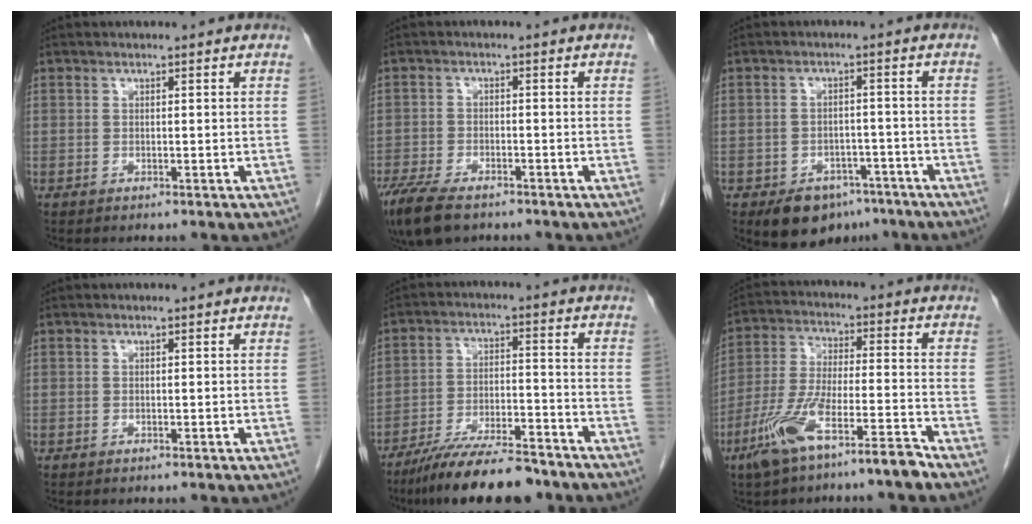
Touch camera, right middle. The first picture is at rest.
{"total": 9.6, "force": [-7.1, 3.8, 5.4], "torque": [-0.103, -0.015, -0.116]}
{"total": 8.0, "force": [-5.6, 4.9, 2.9], "torque": [-0.035, 0.007, -0.079]}
{"total": 0.0}
{"total": 13.9, "force": [-11.6, 2.4, 7.2], "torque": [-0.117, -0.009, -0.190]}
{"total": 10.9, "force": [-7.4, 1.2, 7.8], "torque": [-0.162, -0.006, -0.140]}